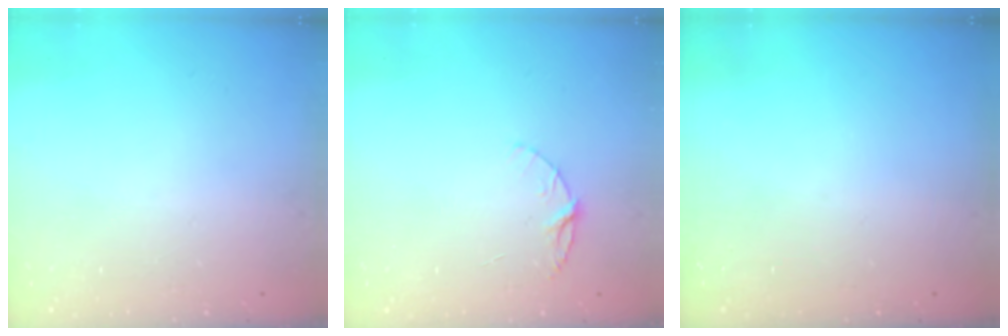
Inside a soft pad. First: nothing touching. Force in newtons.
{"total": 6.0, "press": 6.0, "slide": 0.6}
{"total": 0.0}